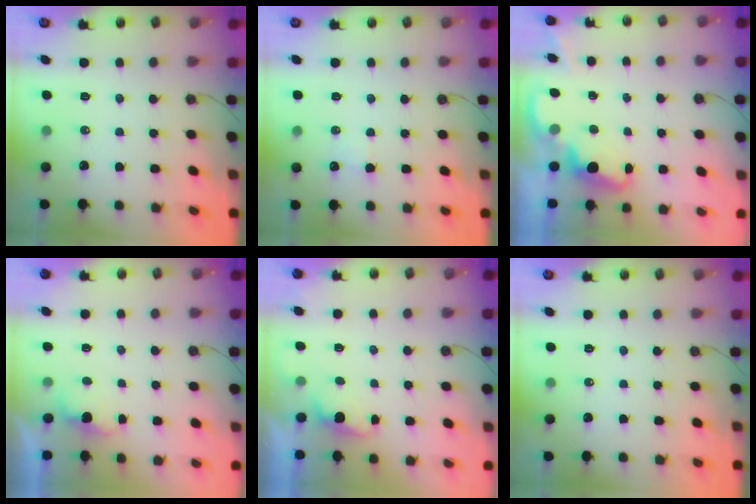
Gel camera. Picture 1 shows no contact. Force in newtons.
{"total": 5.7, "press": 5.6, "slide": 1.2}
{"total": 2.3, "press": 2.2, "slide": 0.5}
{"total": 1.8, "press": 1.6, "slide": 0.8}
{"total": 0.7, "press": 0.0, "slide": 0.7}
{"total": 0.0}